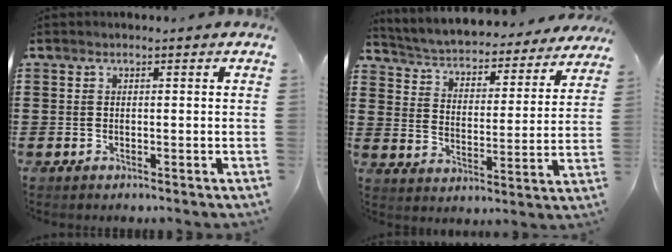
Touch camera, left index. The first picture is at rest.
{"total": 3.2, "force": [3.2, 0.1, 0.2], "torque": [-0.024, -0.035, 0.044]}